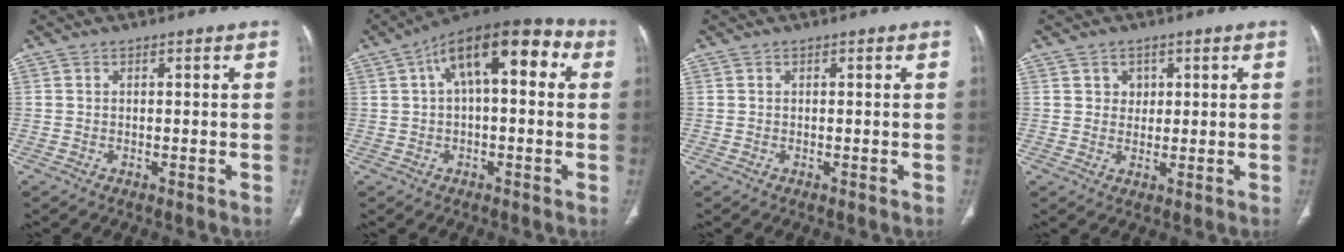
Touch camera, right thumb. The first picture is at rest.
{"total": 16.0, "force": [4.4, 7.1, 13.6], "torque": [-0.180, 0.039, 0.059]}
{"total": 0.0}
{"total": 2.7, "force": [1.1, 2.3, 1.0], "torque": [0.000, -0.007, 0.019]}